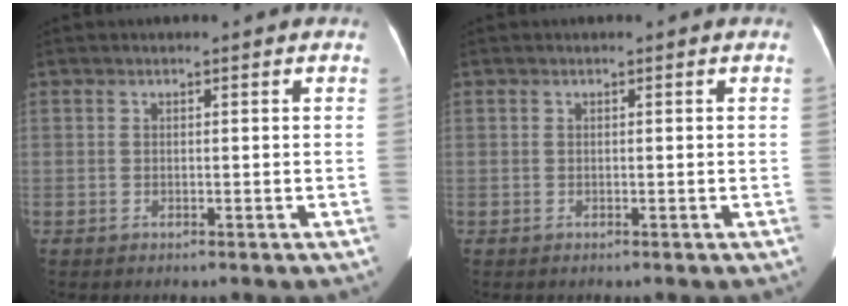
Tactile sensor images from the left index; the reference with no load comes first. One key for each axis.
{"total": 0.0}